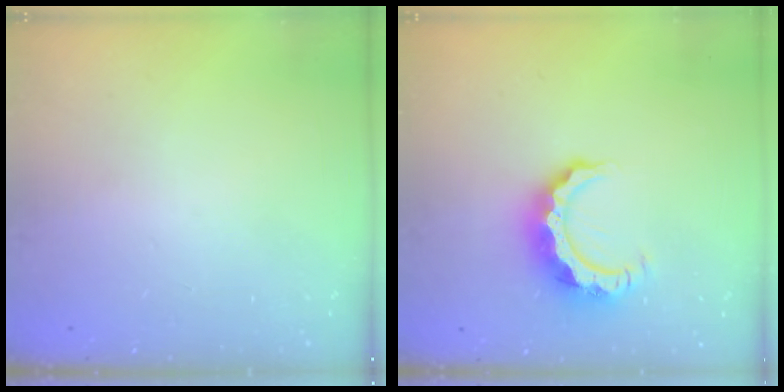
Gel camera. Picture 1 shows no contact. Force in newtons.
{"total": 9.3, "press": 9.2, "slide": 1.0}